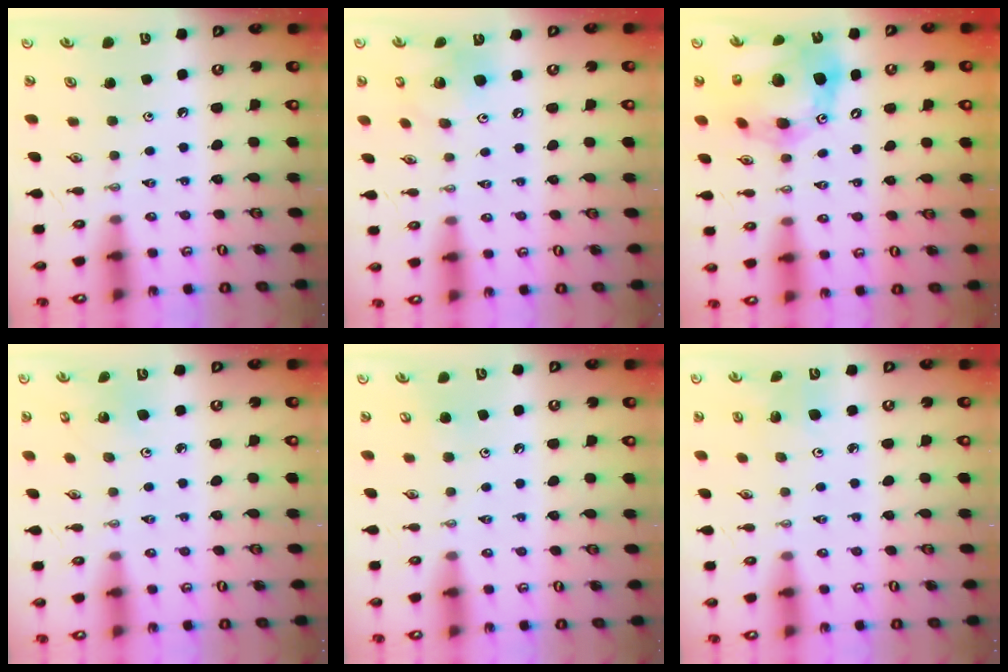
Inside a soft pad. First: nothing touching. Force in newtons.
{"total": 13.4, "press": 13.0, "slide": 3.0}
{"total": 19.4, "press": 19.2, "slide": 2.9}
{"total": 2.2, "press": 2.2, "slide": 0.2}
{"total": 4.5, "press": 4.5, "slide": 0.4}
{"total": 5.7, "press": 5.5, "slide": 1.2}